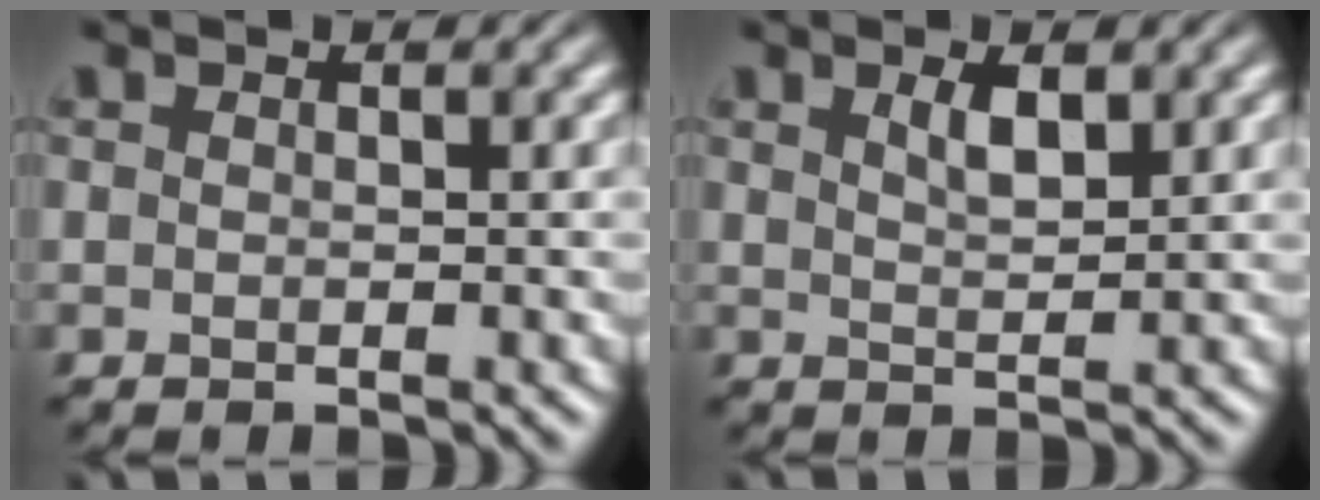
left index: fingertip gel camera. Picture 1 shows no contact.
{"total": 2.0, "force": [1.2, 0.6, 1.5], "torque": [-0.026, 0.000, 0.022]}